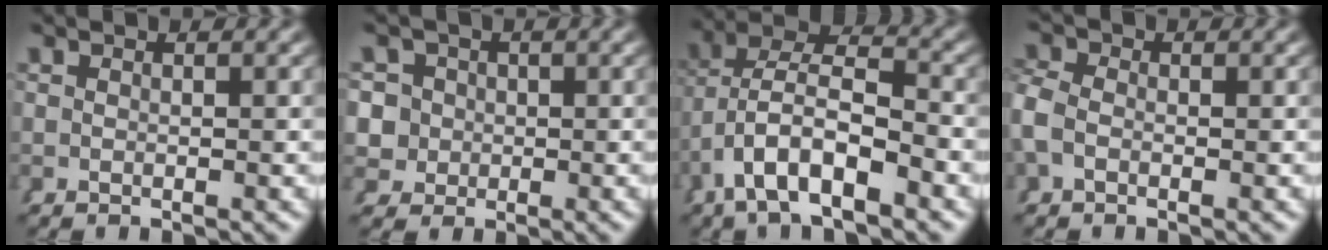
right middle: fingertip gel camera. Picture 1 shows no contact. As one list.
[{"total": 6.4, "force": [-0.2, 6.1, 2.0], "torque": [-0.053, -0.022, 0.002]}, {"total": 5.9, "force": [-0.2, 3.6, 4.6], "torque": [-0.099, -0.015, -0.002]}, {"total": 1.7, "force": [-0.5, 1.4, 0.8], "torque": [-0.032, -0.006, -0.011]}]